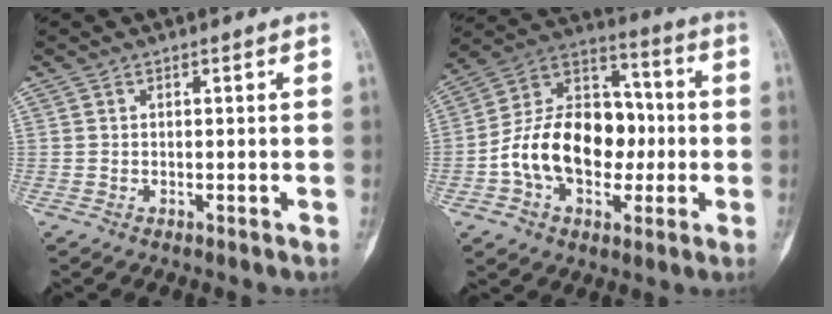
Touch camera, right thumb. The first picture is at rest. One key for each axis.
{"total": 19.5, "fx": -2.6, "fy": 13.5, "fz": 13.8, "tx": -0.204, "ty": 0.042, "tz": -0.042}